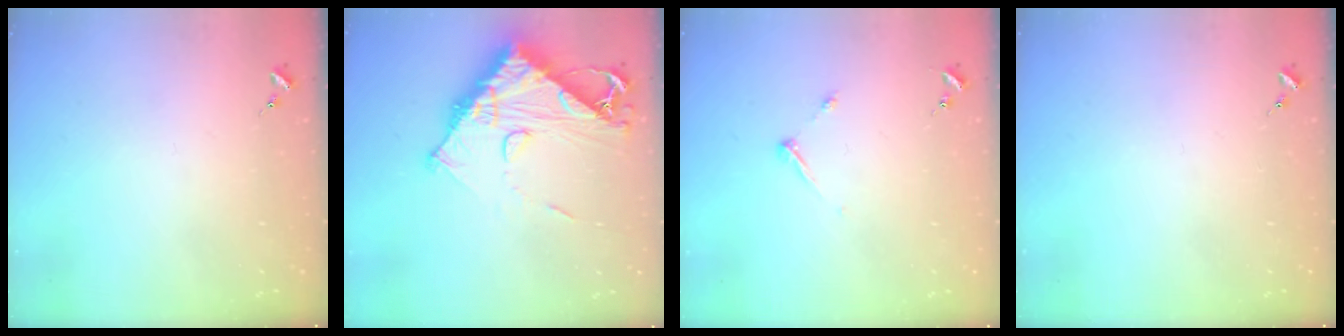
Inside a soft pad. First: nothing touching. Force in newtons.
{"total": 15.0, "press": 14.9, "slide": 1.4}
{"total": 4.8, "press": 4.8, "slide": 0.6}
{"total": 0.0}